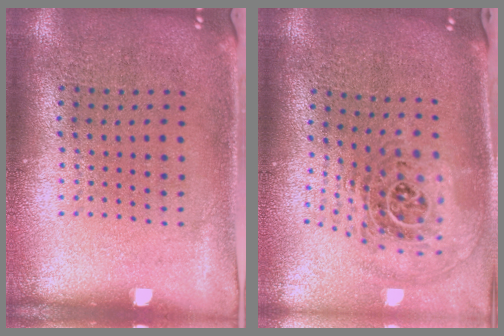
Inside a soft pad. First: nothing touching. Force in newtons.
{"total": 1.7, "press": 1.4, "slide": 1.0}